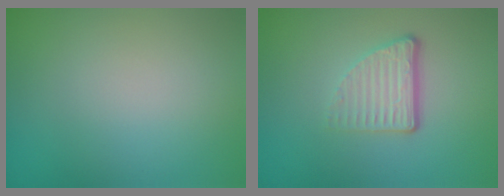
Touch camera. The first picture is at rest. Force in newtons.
{"total": 3.7, "press": 2.5, "slide": 2.7}